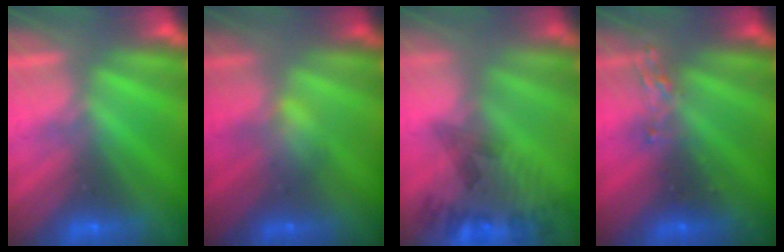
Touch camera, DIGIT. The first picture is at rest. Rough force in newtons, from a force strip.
{"total": 2.7}
{"total": 7.6}
{"total": 2.5}